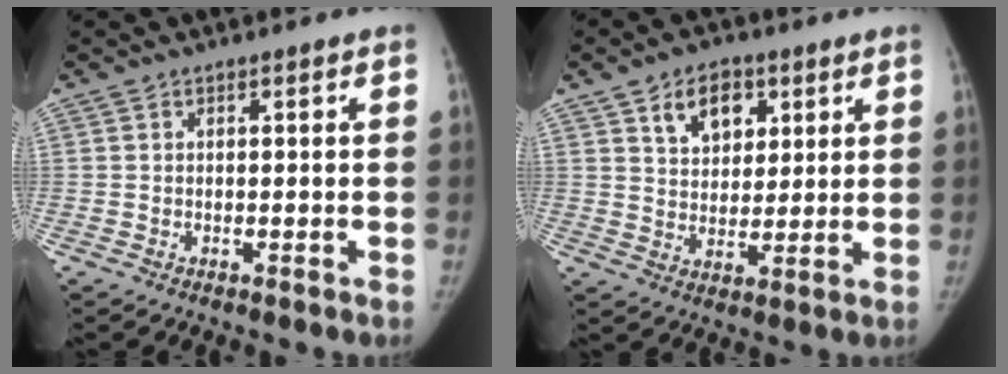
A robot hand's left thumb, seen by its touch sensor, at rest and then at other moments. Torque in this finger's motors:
{"motor_torque": [0.40, 0.37, 0.00, -0.05, 0.10]}